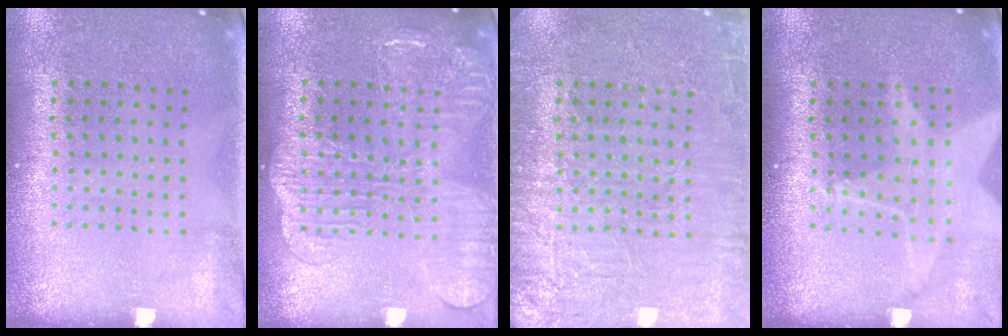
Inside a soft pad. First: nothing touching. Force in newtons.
{"total": 2.2, "press": 2.1, "slide": 0.4}
{"total": 5.3, "press": 5.2, "slide": 0.8}
{"total": 1.8, "press": 1.5, "slide": 1.1}